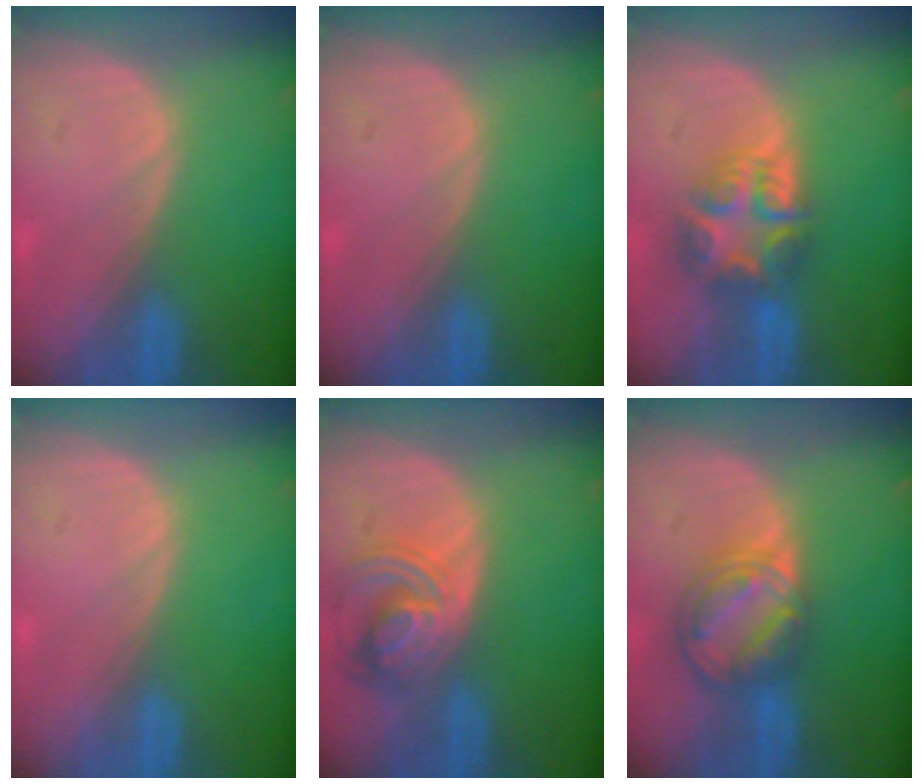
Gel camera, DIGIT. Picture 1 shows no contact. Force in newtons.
{"total": 0.0}
{"total": 7.7, "press": 6.7, "slide": 3.7}
{"total": 0.0}
{"total": 7.6, "press": 6.8, "slide": 3.5}
{"total": 8.2, "press": 7.0, "slide": 4.3}